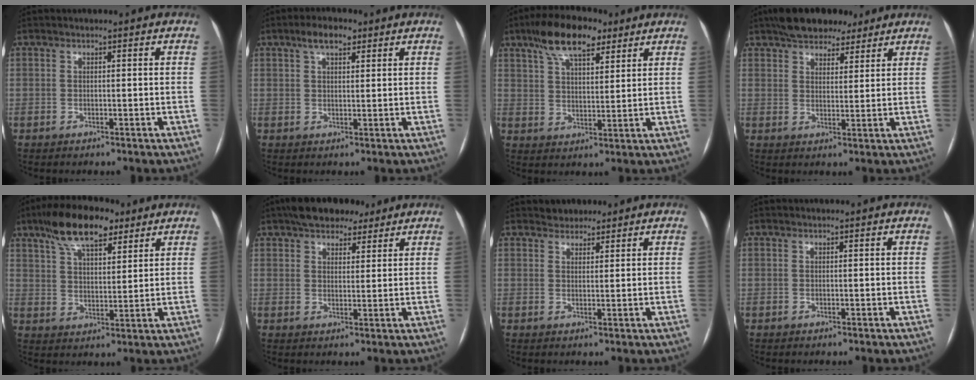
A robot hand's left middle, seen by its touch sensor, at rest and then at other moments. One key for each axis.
{"total": 4.4, "fx": 2.7, "fy": 1.8, "fz": 2.9, "tx": -0.055, "ty": 0.016, "tz": 0.048}
{"total": 11.0, "fx": 7.2, "fy": 4.1, "fz": 7.2, "tx": -0.132, "ty": 0.023, "tz": 0.127}
{"total": 9.9, "fx": 7.8, "fy": 4.5, "fz": 4.2, "tx": -0.055, "ty": 0.026, "tz": 0.122}
{"total": 12.0, "fx": 8.1, "fy": 4.4, "fz": 7.8, "tx": -0.142, "ty": 0.025, "tz": 0.144}
{"total": 9.0, "fx": 6.9, "fy": 4.1, "fz": 4.0, "tx": -0.051, "ty": 0.025, "tz": 0.108}
{"total": 2.5, "fx": 2.1, "fy": 1.4, "fz": 0.0, "tx": 0.002, "ty": 0.010, "tz": 0.031}
{"total": 0.0}